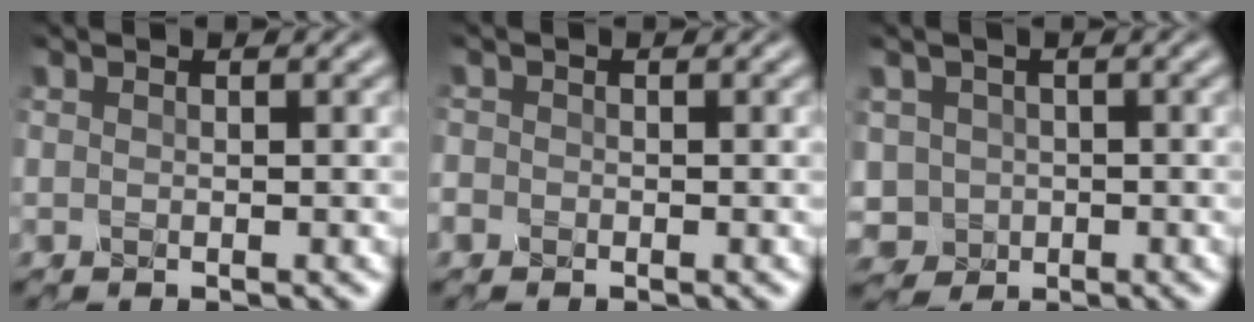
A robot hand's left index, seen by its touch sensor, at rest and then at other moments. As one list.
[{"total": 0.9, "force": [-0.5, 0.8, 0.1], "torque": [0.003, -0.003, -0.012]}, {"total": 2.9, "force": [-0.4, 2.8, 0.5], "torque": [-0.008, 0.000, -0.004]}]